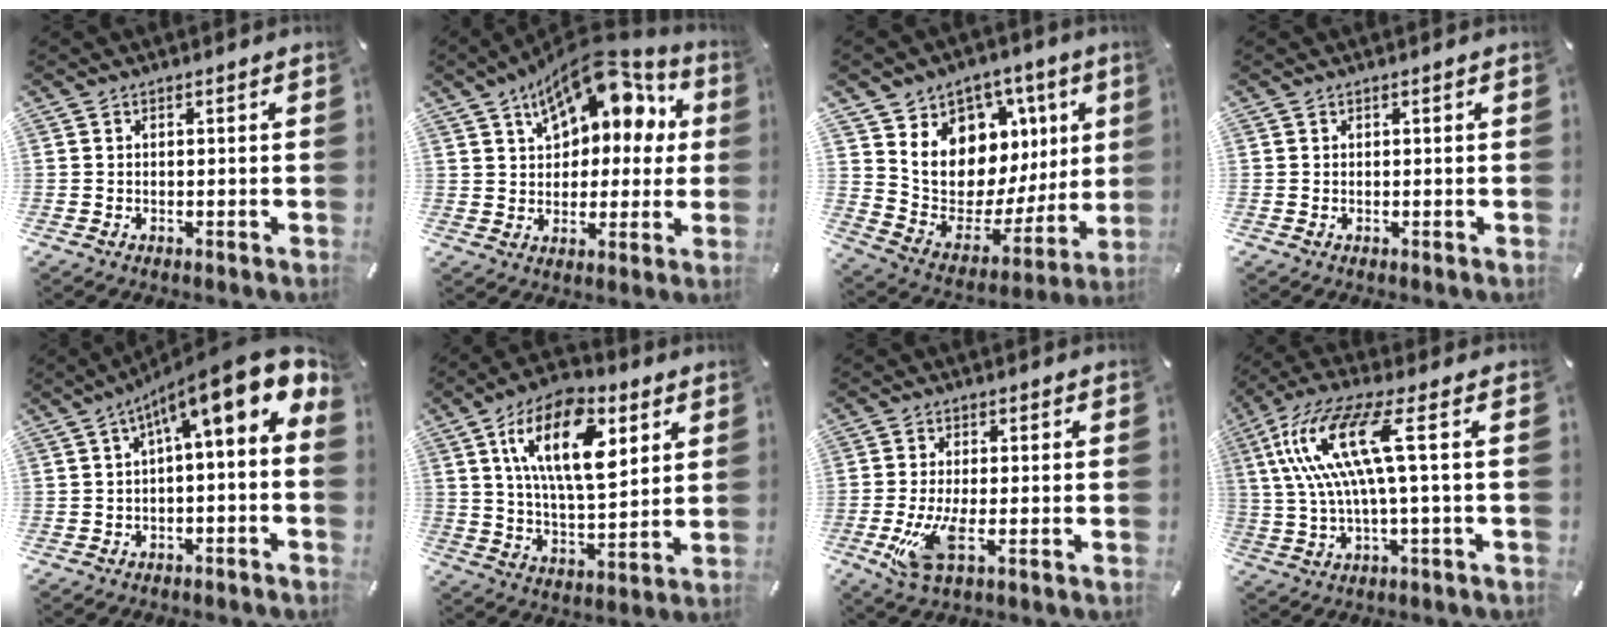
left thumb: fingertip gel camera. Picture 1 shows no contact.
{"total": 15.6, "force": [8.7, 9.1, 9.2], "torque": [-0.147, -0.050, 0.151]}
{"total": 11.3, "force": [4.1, 9.8, 3.8], "torque": [-0.052, -0.069, 0.086]}
{"total": 0.0}
{"total": 13.6, "force": [5.7, 3.4, 11.8], "torque": [-0.180, -0.048, 0.089]}
{"total": 18.6, "force": [8.2, 9.2, 14.0], "torque": [-0.260, -0.013, 0.135]}
{"total": 8.5, "force": [-2.3, 3.1, 7.5], "torque": [-0.163, -0.013, -0.040]}
{"total": 15.0, "force": [3.1, 2.4, 14.5], "torque": [-0.312, -0.012, 0.037]}